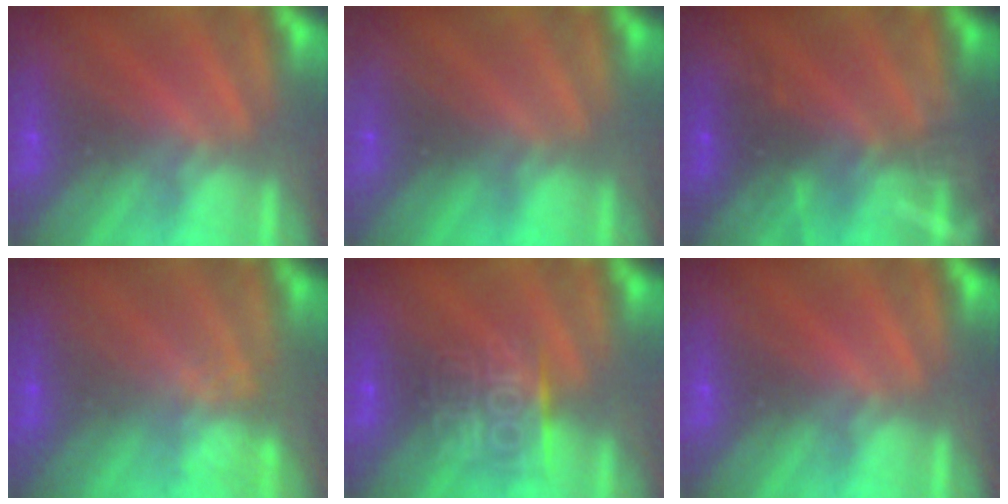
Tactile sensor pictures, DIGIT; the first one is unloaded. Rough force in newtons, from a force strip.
{"total": 2.3}
{"total": 3.1}
{"total": 3.8}
{"total": 6.6}
{"total": 0.0}